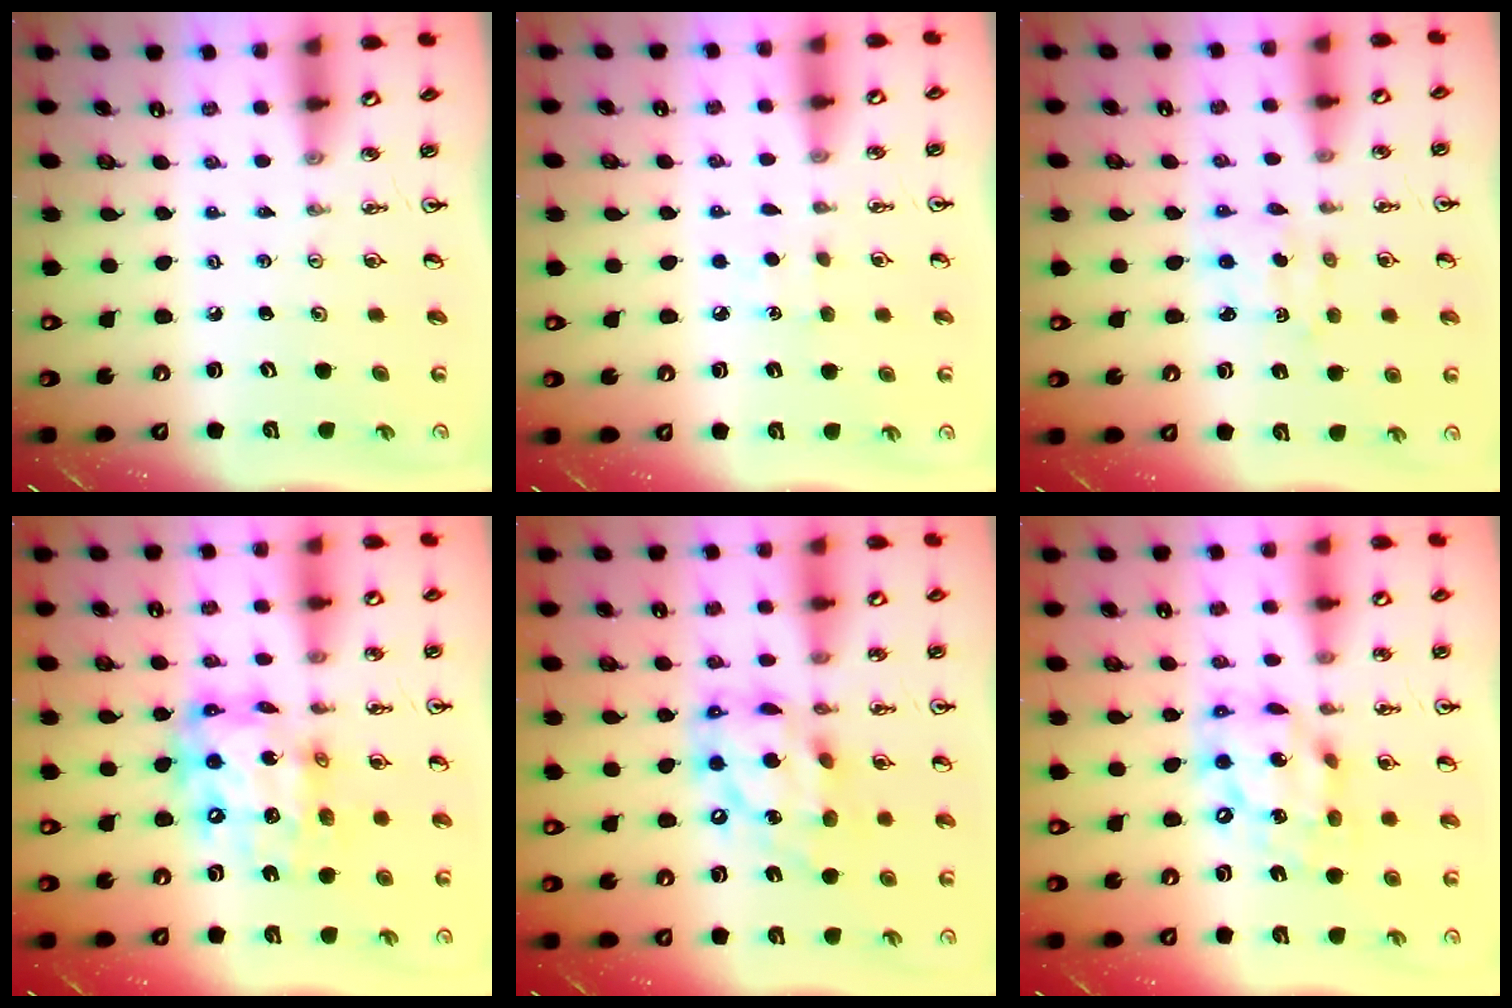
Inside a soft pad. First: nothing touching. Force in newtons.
{"total": 4.9, "press": 4.9, "slide": 0.6}
{"total": 2.0, "press": 1.9, "slide": 0.5}
{"total": 15.1, "press": 15.1, "slide": 0.9}
{"total": 15.2, "press": 15.1, "slide": 1.2}
{"total": 14.2, "press": 14.1, "slide": 1.0}